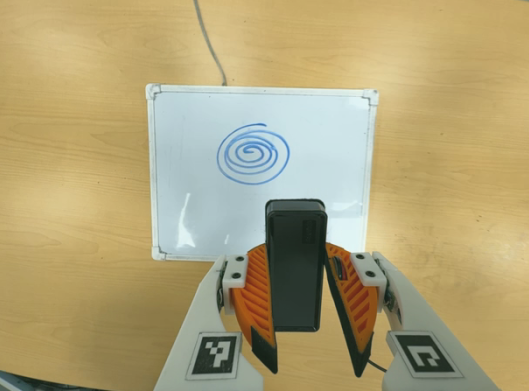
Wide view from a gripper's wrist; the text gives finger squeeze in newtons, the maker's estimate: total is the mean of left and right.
{"total": 5.0, "left": 4.2, "right": 5.7}